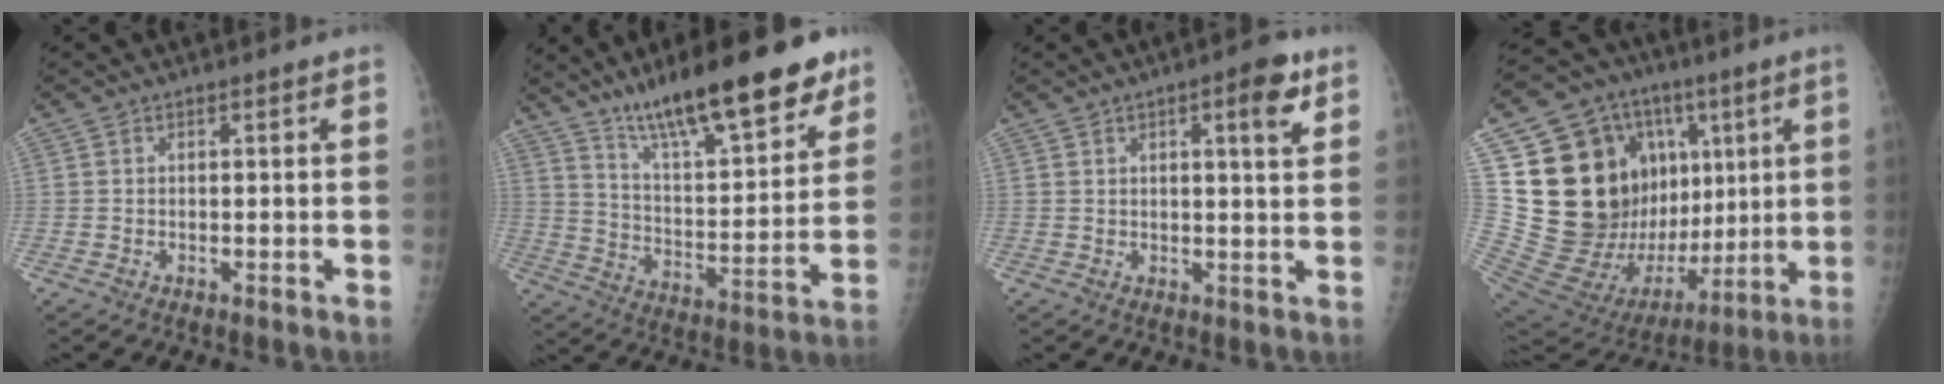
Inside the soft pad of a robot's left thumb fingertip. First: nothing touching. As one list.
[{"total": 22.2, "force": [15.7, 5.7, 14.6], "torque": [-0.198, -0.068, 0.258]}, {"total": 6.0, "force": [3.0, 1.6, 5.0], "torque": [-0.059, -0.011, 0.035]}, {"total": 33.4, "force": [5.9, 20.9, 25.4], "torque": [-0.406, 0.015, 0.119]}]